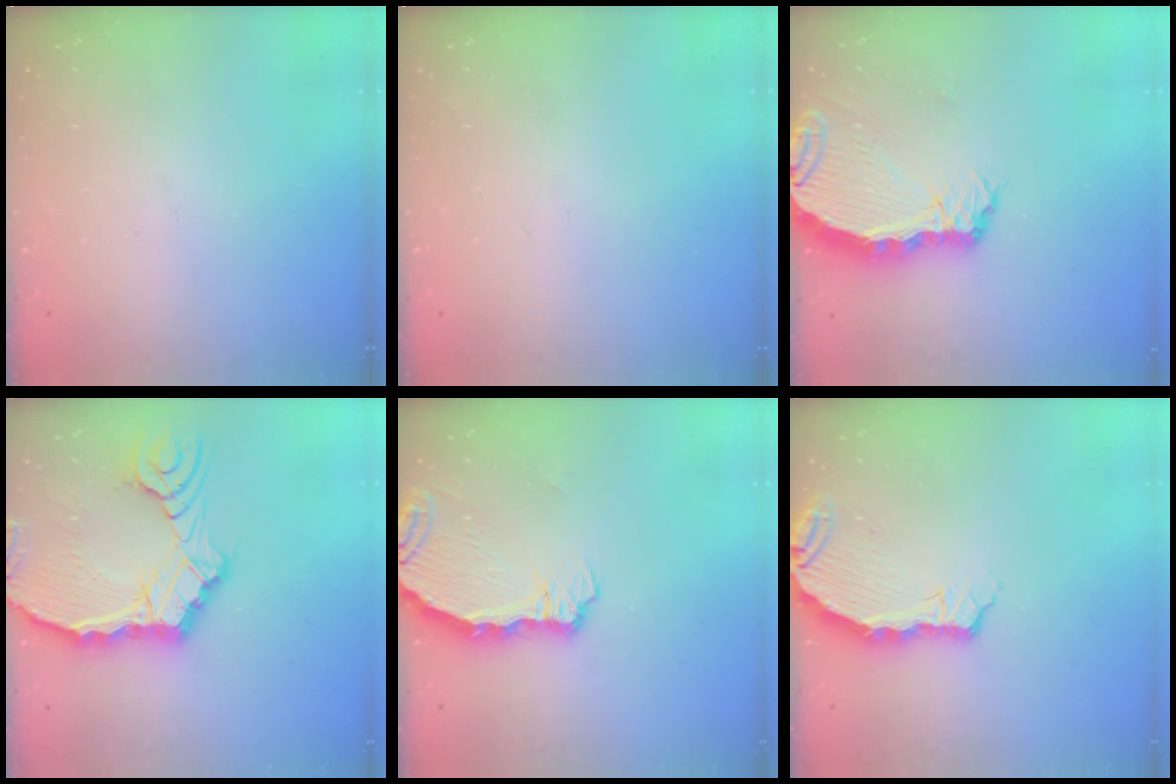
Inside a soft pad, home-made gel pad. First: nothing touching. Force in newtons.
{"total": 0.0}
{"total": 6.9, "press": 6.9, "slide": 0.6}
{"total": 14.4, "press": 14.3, "slide": 1.8}
{"total": 6.7, "press": 5.9, "slide": 3.3}
{"total": 7.5, "press": 5.9, "slide": 4.6}